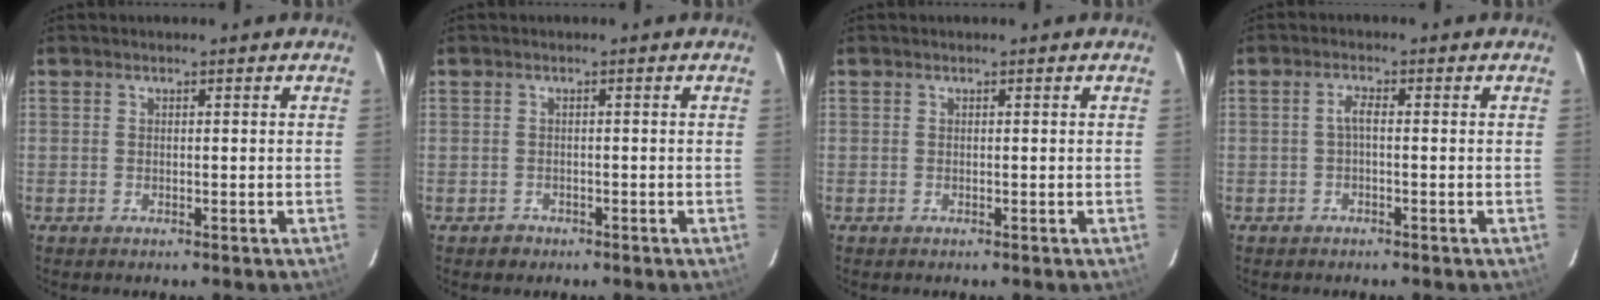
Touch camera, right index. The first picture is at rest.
{"total": 2.0, "force": [-1.0, 1.8, 0.0], "torque": [-0.004, 0.005, -0.012]}
{"total": 0.0}
{"total": 1.8, "force": [-0.3, 0.4, 1.7], "torque": [-0.036, 0.007, -0.007]}